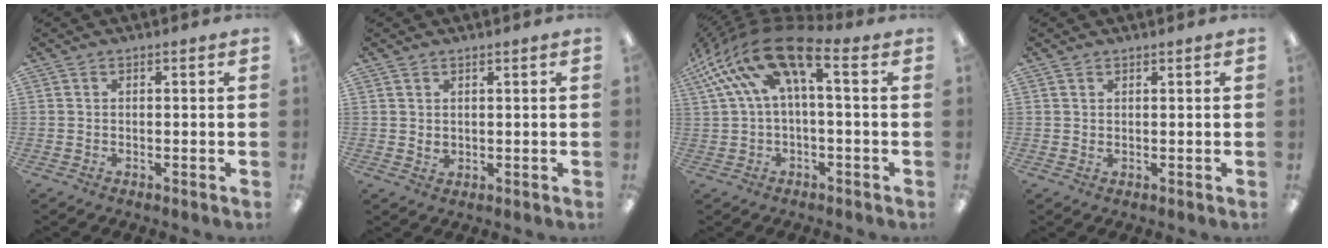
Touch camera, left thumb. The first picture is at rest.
{"total": 1.9, "force": [1.1, 1.3, 0.8], "torque": [-0.010, -0.002, 0.019]}
{"total": 17.2, "force": [6.0, 6.5, 14.7], "torque": [-0.308, -0.027, 0.100]}
{"total": 1.0, "force": [0.7, 0.4, 0.6], "torque": [-0.013, 0.000, 0.012]}